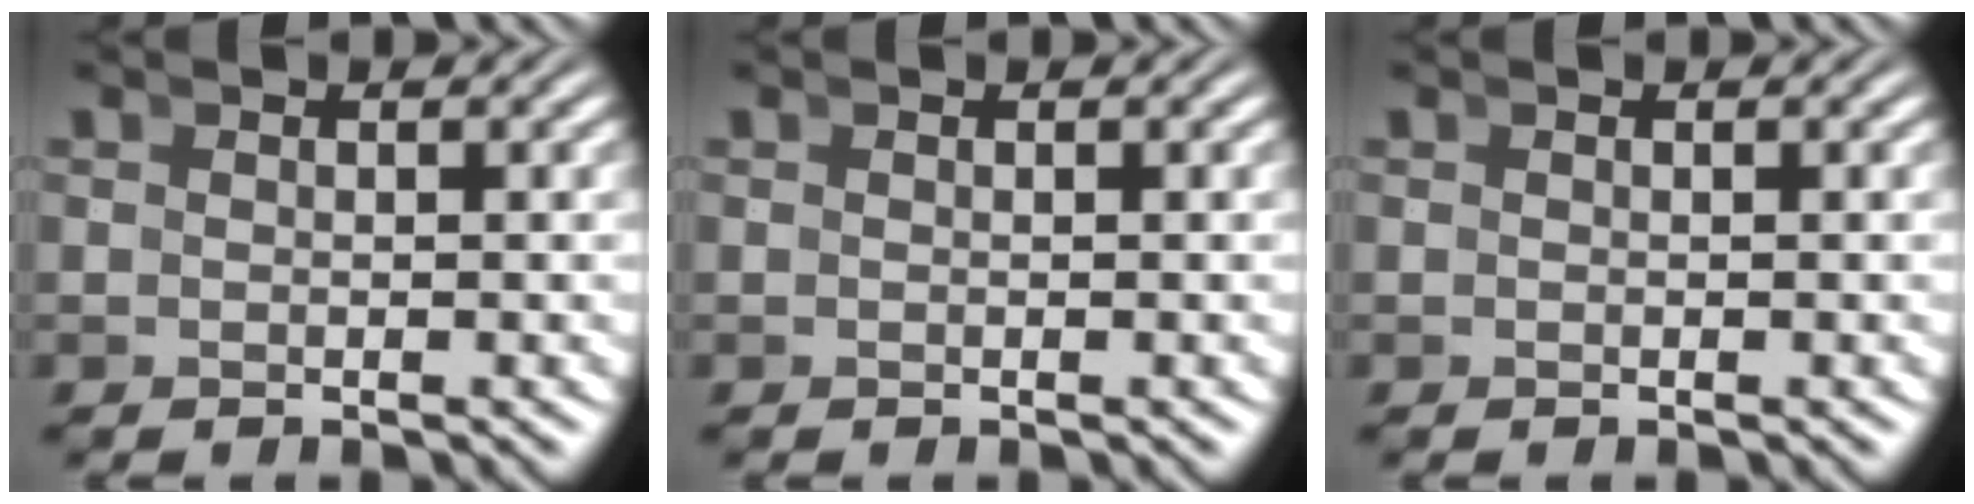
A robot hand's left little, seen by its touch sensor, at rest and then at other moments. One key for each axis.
{"total": 0.0}
{"total": 0.0}